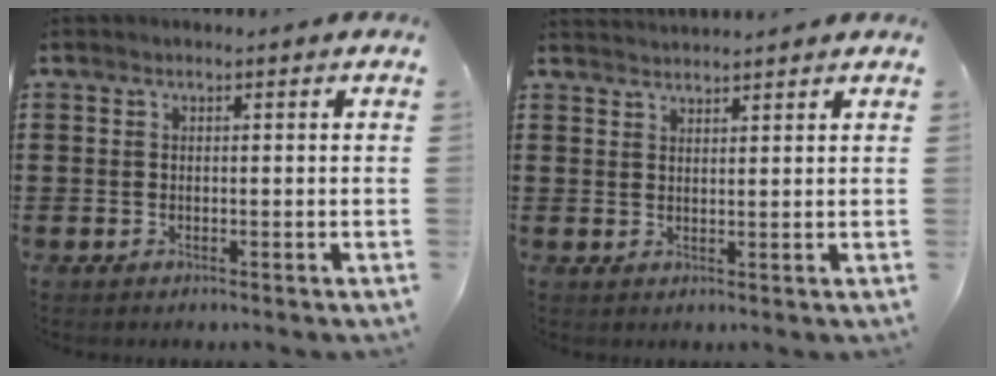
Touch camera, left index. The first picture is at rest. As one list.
[{"total": 2.1, "force": [2.1, -0.1, 0.0], "torque": [-0.005, -0.002, 0.040]}]